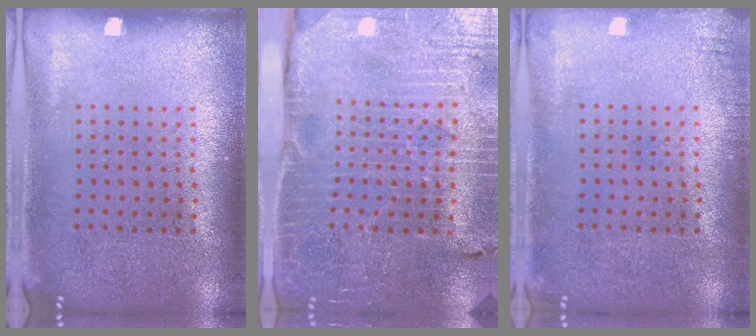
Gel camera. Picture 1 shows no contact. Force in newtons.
{"total": 3.6, "press": 3.6, "slide": 0.4}
{"total": 1.0, "press": 1.0, "slide": 0.1}